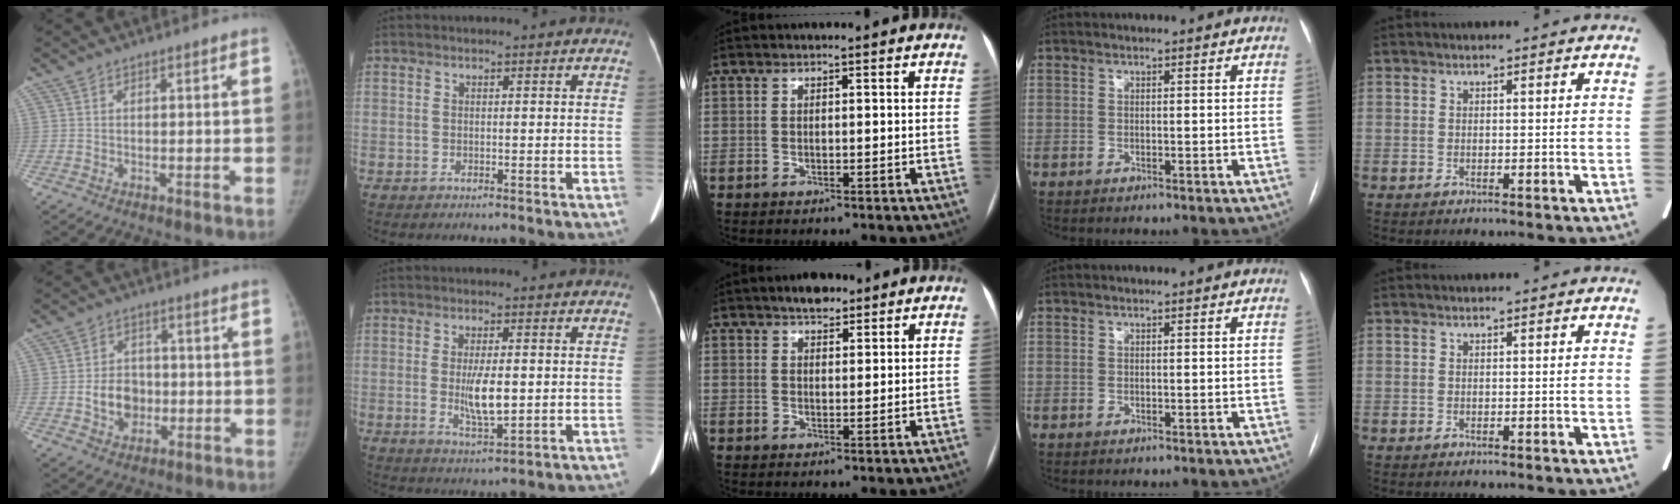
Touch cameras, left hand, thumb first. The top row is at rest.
{"thumb": {"total": 7.6, "force": [-1.3, 6.2, 4.2], "torque": [-0.042, 0.013, -0.020]}, "index": {"total": 5.5, "force": [-0.7, 1.4, 5.3], "torque": [-0.098, -0.029, -0.010]}, "middle": {"total": 3.7, "force": [2.8, 1.6, 1.7], "torque": [-0.030, 0.009, 0.044]}}